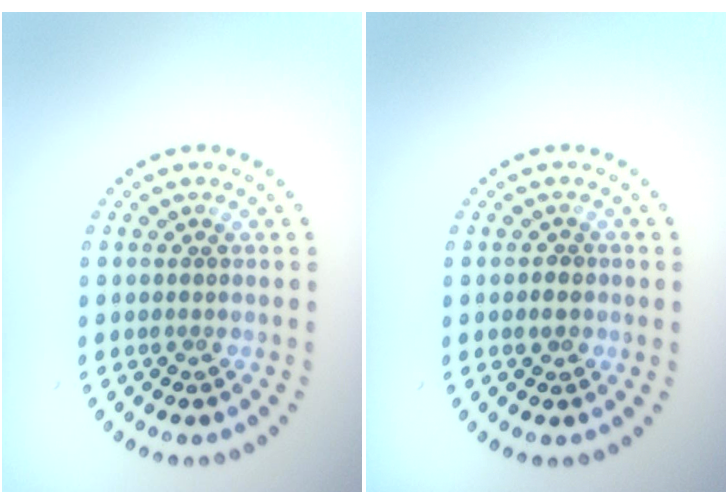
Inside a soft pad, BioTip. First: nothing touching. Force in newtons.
{"total": 0.9, "press": 0.8, "slide": 0.3}